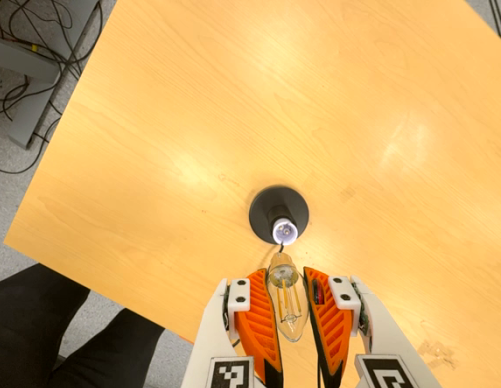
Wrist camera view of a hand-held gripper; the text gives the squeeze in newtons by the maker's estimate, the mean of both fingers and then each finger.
{"total": 20.8, "left": 23.1, "right": 18.5}